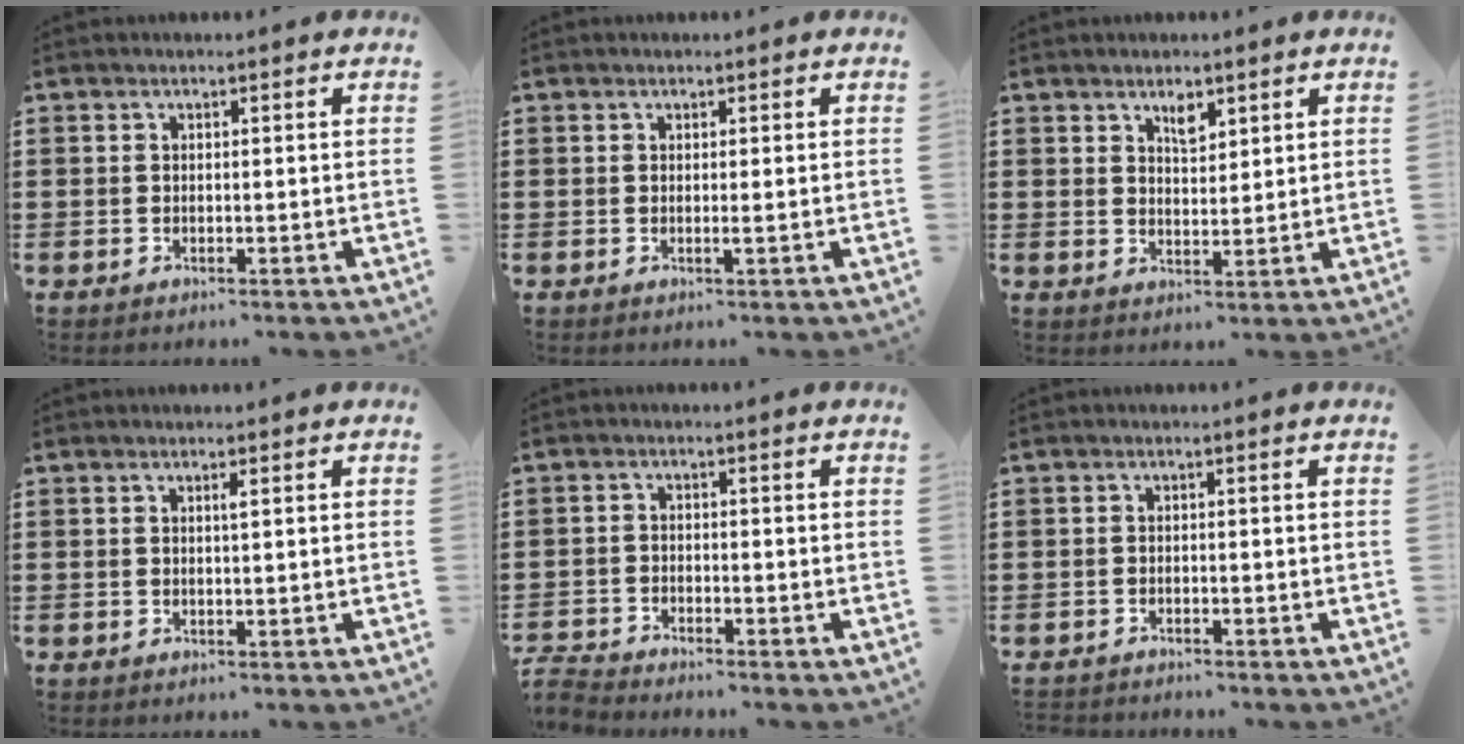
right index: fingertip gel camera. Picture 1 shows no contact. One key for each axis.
{"total": 0.8, "fx": 0.0, "fy": -0.1, "fz": 0.8, "tx": -0.014, "ty": -0.005, "tz": 0.000}
{"total": 2.9, "fx": 2.0, "fy": 1.2, "fz": 1.7, "tx": -0.022, "ty": -0.004, "tz": 0.033}
{"total": 0.7, "fx": 0.3, "fy": -0.1, "fz": 0.7, "tx": -0.012, "ty": -0.002, "tz": 0.006}
{"total": 2.7, "fx": -2.7, "fy": 0.0, "fz": 0.0, "tx": -0.013, "ty": -0.003, "tz": -0.059}
{"total": 1.1, "fx": -1.1, "fy": 0.1, "fz": -0.1, "tx": -0.002, "ty": 0.003, "tz": -0.024}